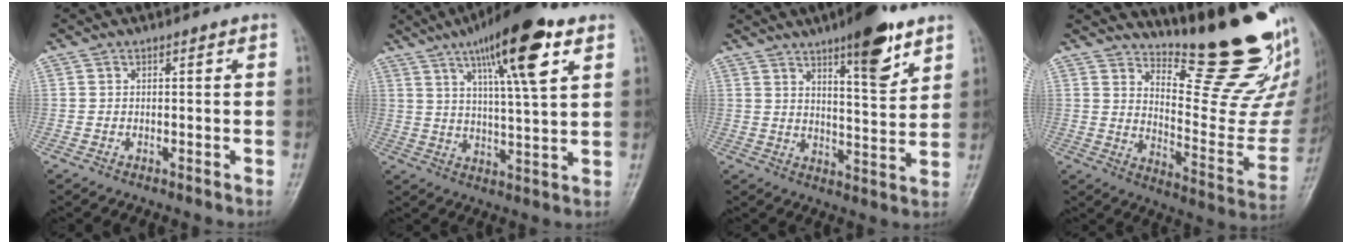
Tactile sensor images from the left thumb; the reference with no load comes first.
{"total": 16.5, "force": [8.3, 3.4, 13.8], "torque": [-0.214, -0.022, 0.133]}
{"total": 14.1, "force": [8.7, 3.6, 10.5], "torque": [-0.131, -0.051, 0.131]}
{"total": 21.4, "force": [16.6, 5.0, 12.5], "torque": [-0.135, -0.147, 0.239]}